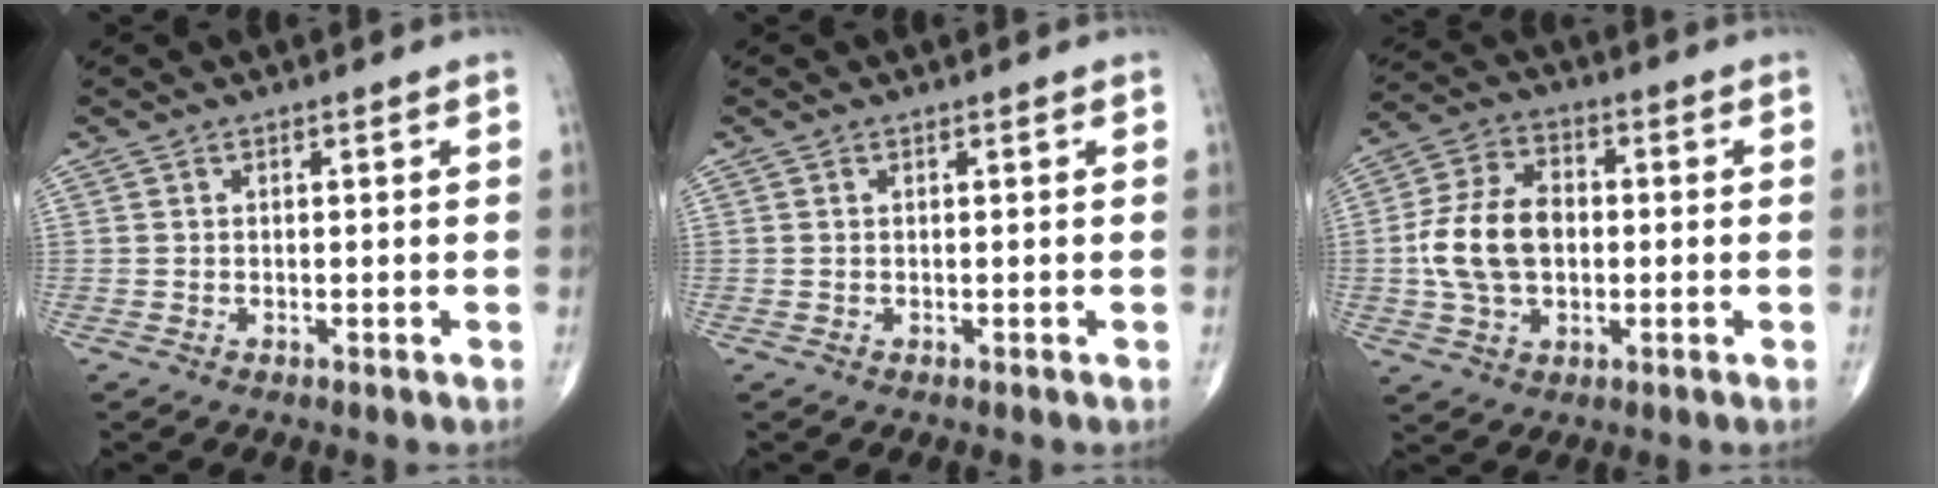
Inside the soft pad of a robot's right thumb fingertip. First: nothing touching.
{"total": 0.0}
{"total": 12.8, "force": [-0.5, 8.7, 9.4], "torque": [-0.170, 0.021, -0.012]}